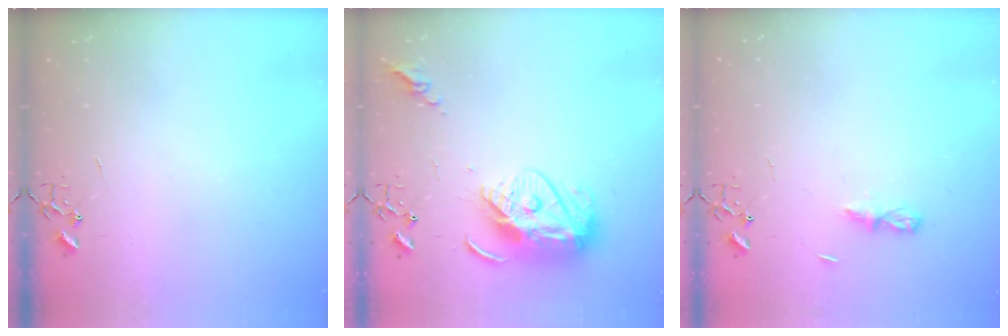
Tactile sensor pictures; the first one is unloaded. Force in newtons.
{"total": 15.5, "press": 15.4, "slide": 1.3}
{"total": 3.8, "press": 3.7, "slide": 0.4}